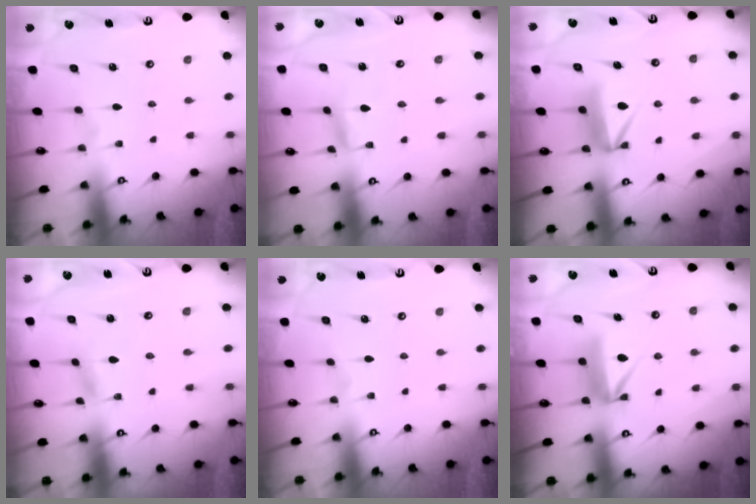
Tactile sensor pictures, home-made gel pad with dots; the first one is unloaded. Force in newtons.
{"total": 2.1, "press": 2.1, "slide": 0.1}
{"total": 8.7, "press": 8.7, "slide": 0.6}
{"total": 2.1, "press": 2.1, "slide": 0.2}
{"total": 0.0}
{"total": 8.6, "press": 8.6, "slide": 0.1}